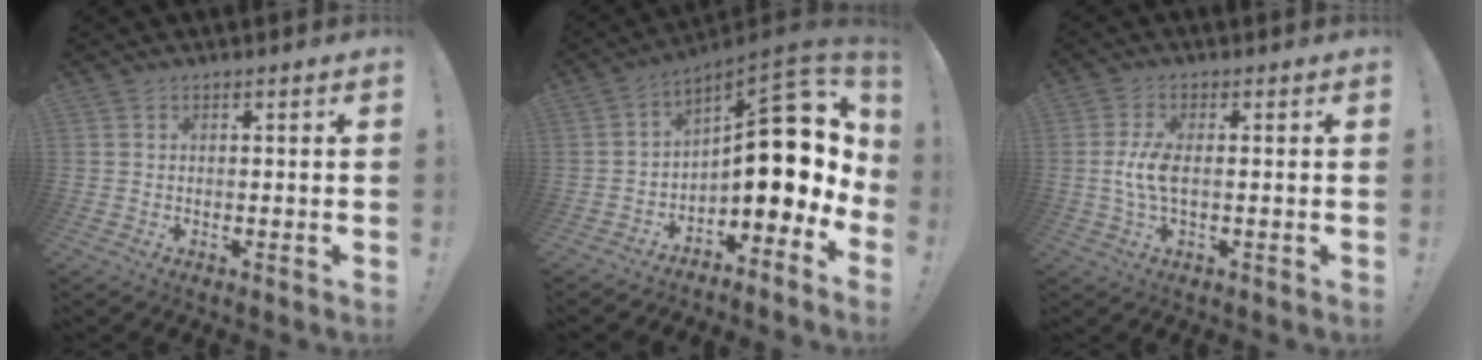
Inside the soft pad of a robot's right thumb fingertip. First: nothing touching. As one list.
[{"total": 18.2, "force": [3.2, 8.1, 16.0], "torque": [-0.206, -0.030, 0.057]}, {"total": 6.4, "force": [-0.6, 2.5, 5.9], "torque": [-0.121, -0.004, -0.010]}]